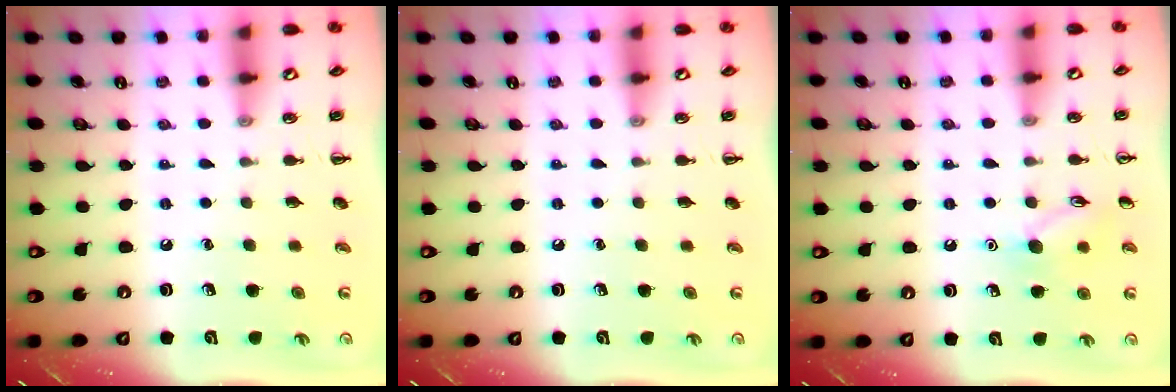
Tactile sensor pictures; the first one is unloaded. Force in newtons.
{"total": 0.0}
{"total": 8.7, "press": 8.7, "slide": 0.6}